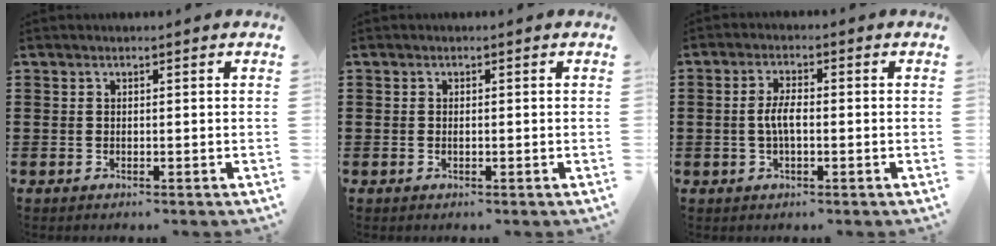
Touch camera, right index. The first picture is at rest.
{"total": 0.6, "force": [-0.2, 0.2, 0.5], "torque": [-0.012, -0.003, -0.003]}
{"total": 3.7, "force": [-0.5, 1.3, 3.4], "torque": [-0.077, -0.001, -0.015]}